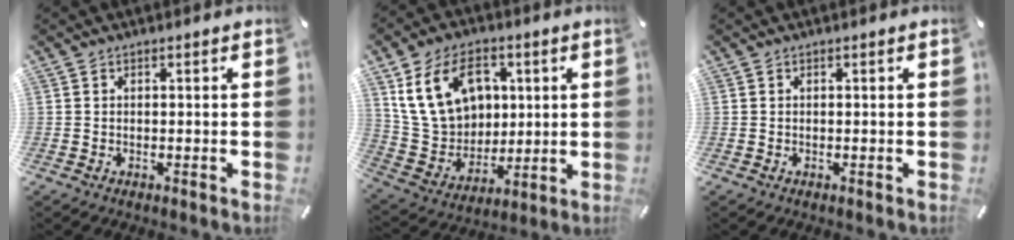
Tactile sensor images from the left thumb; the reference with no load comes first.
{"total": 17.0, "force": [5.9, 13.1, 9.0], "torque": [-0.179, -0.008, 0.116]}
{"total": 0.0}